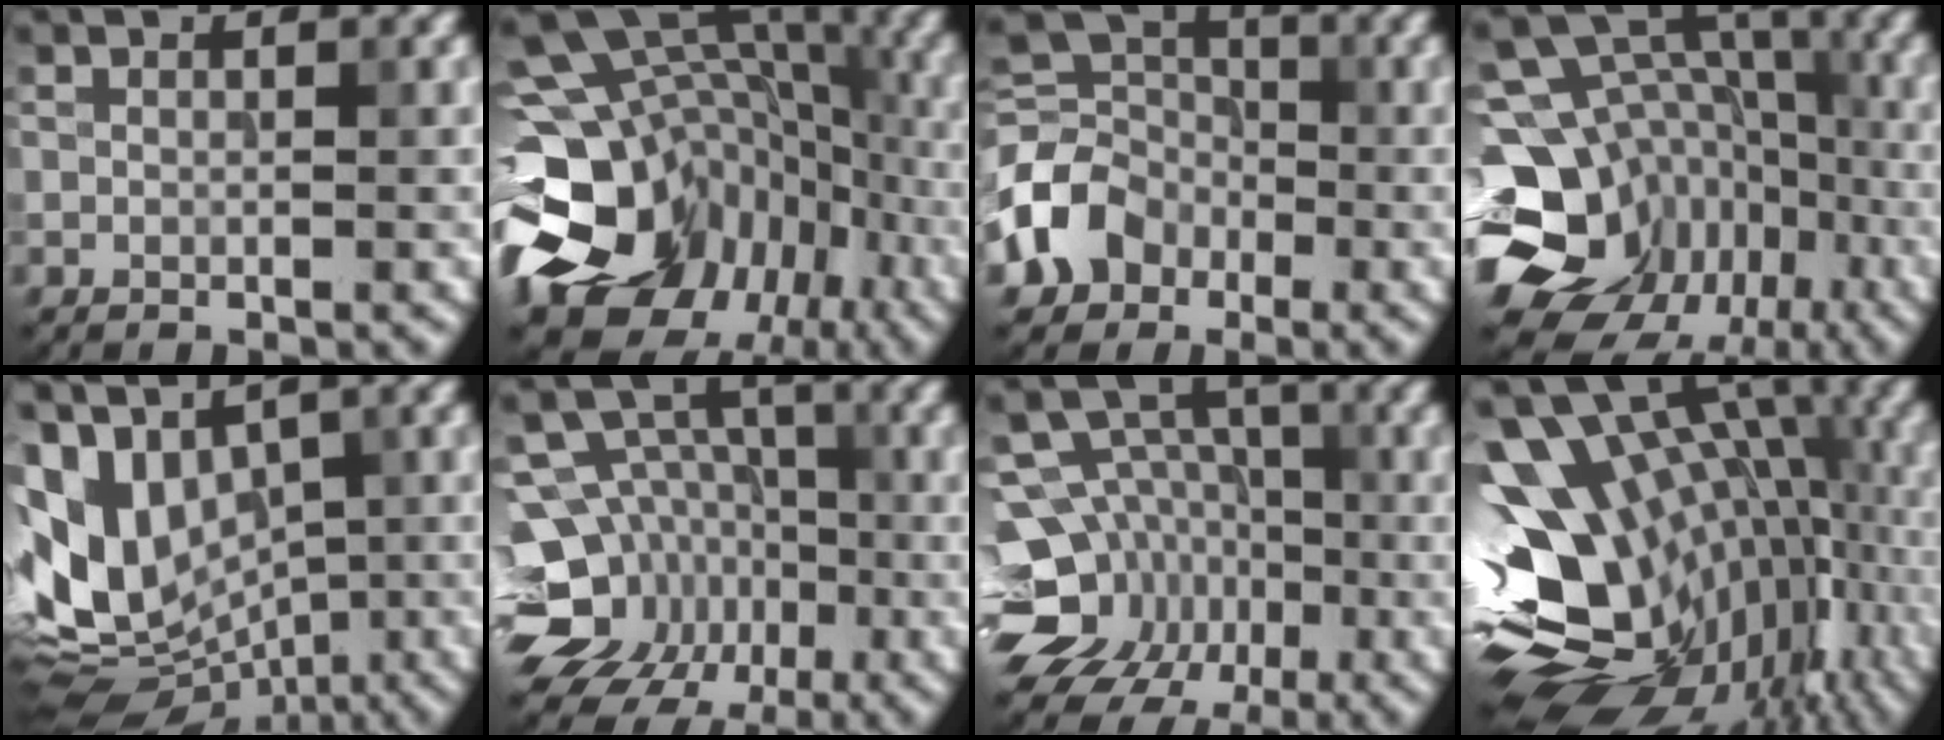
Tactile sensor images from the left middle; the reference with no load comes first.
{"total": 19.2, "force": [-7.6, 15.1, 9.1], "torque": [-0.167, -0.008, -0.114]}
{"total": 6.2, "force": [-2.4, 5.1, 2.7], "torque": [-0.054, 0.006, -0.065]}
{"total": 18.0, "force": [-6.2, 14.9, 7.9], "torque": [-0.165, -0.009, -0.084]}
{"total": 12.8, "force": [0.4, 8.3, 9.7], "torque": [-0.181, 0.006, 0.021]}
{"total": 13.1, "force": [-5.7, 10.9, 4.7], "torque": [-0.090, -0.011, -0.095]}
{"total": 11.7, "force": [-5.2, 9.7, 3.9], "torque": [-0.069, -0.004, -0.093]}
{"total": 16.8, "force": [-1.5, 10.4, 13.1], "torque": [-0.228, 0.001, -0.018]}